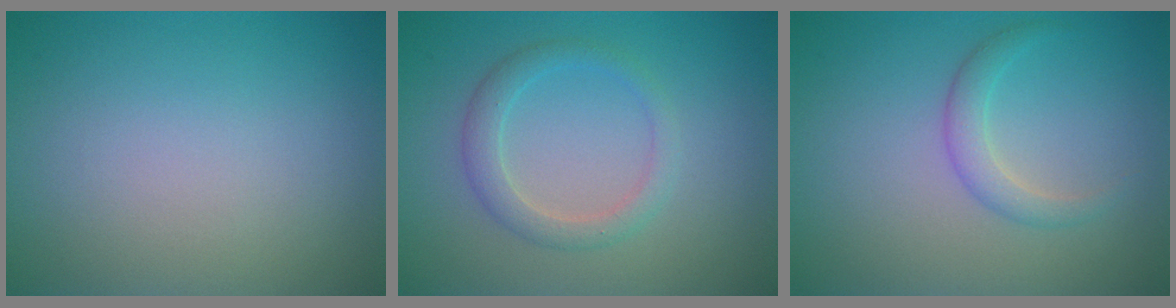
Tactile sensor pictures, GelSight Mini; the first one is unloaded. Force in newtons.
{"total": 2.4, "press": 2.4, "slide": 0.2}
{"total": 1.9, "press": 1.9, "slide": 0.2}